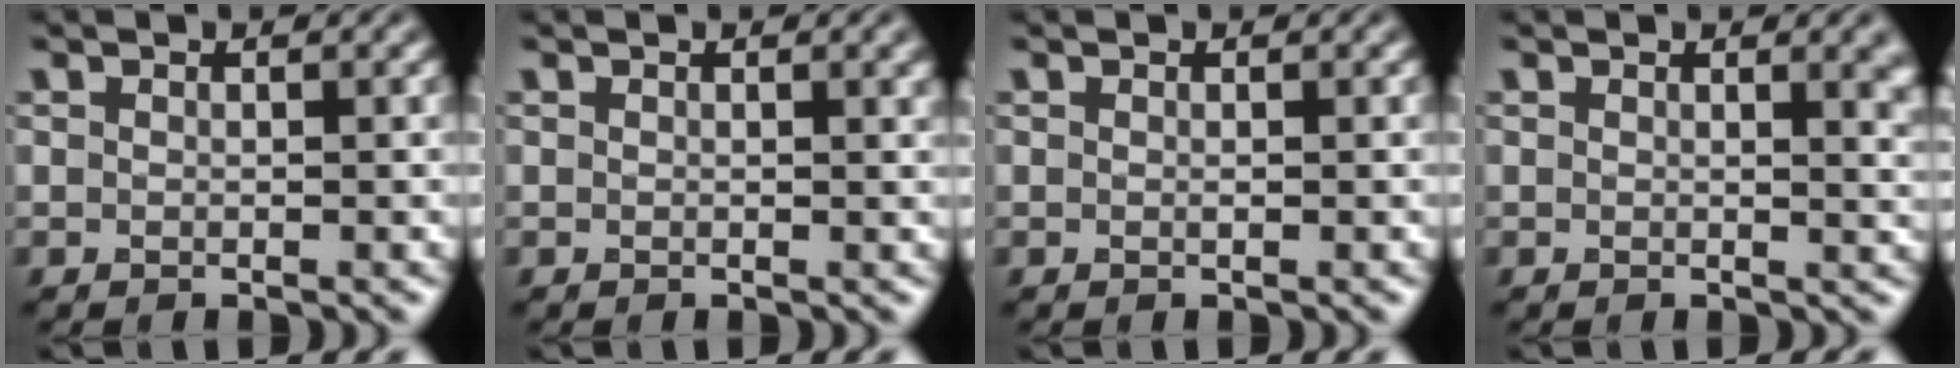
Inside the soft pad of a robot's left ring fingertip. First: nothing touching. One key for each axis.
{"total": 1.1, "fx": 0.6, "fy": 0.3, "fz": 0.8, "tx": -0.005, "ty": 0.004, "tz": 0.007}
{"total": 0.0}
{"total": 2.6, "fx": 1.2, "fy": 1.1, "fz": 2.1, "tx": -0.011, "ty": 0.001, "tz": 0.014}